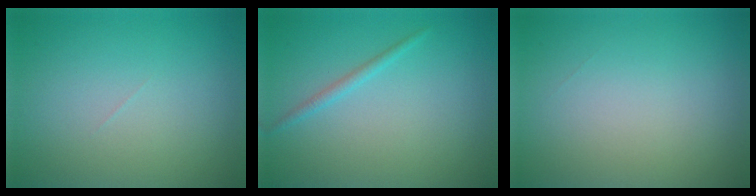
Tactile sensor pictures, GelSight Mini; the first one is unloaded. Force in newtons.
{"total": 1.0, "press": 1.0, "slide": 0.1}
{"total": 0.0}